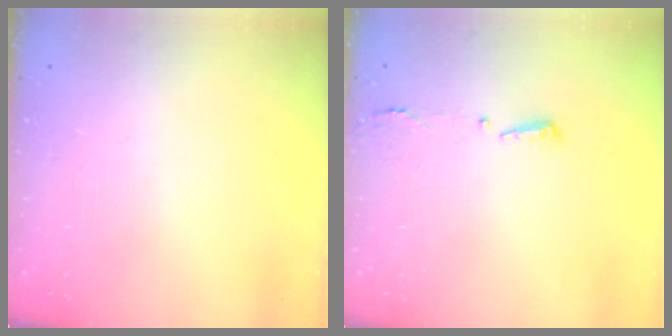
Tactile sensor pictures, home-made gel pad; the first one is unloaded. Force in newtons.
{"total": 2.9, "press": 2.8, "slide": 0.6}